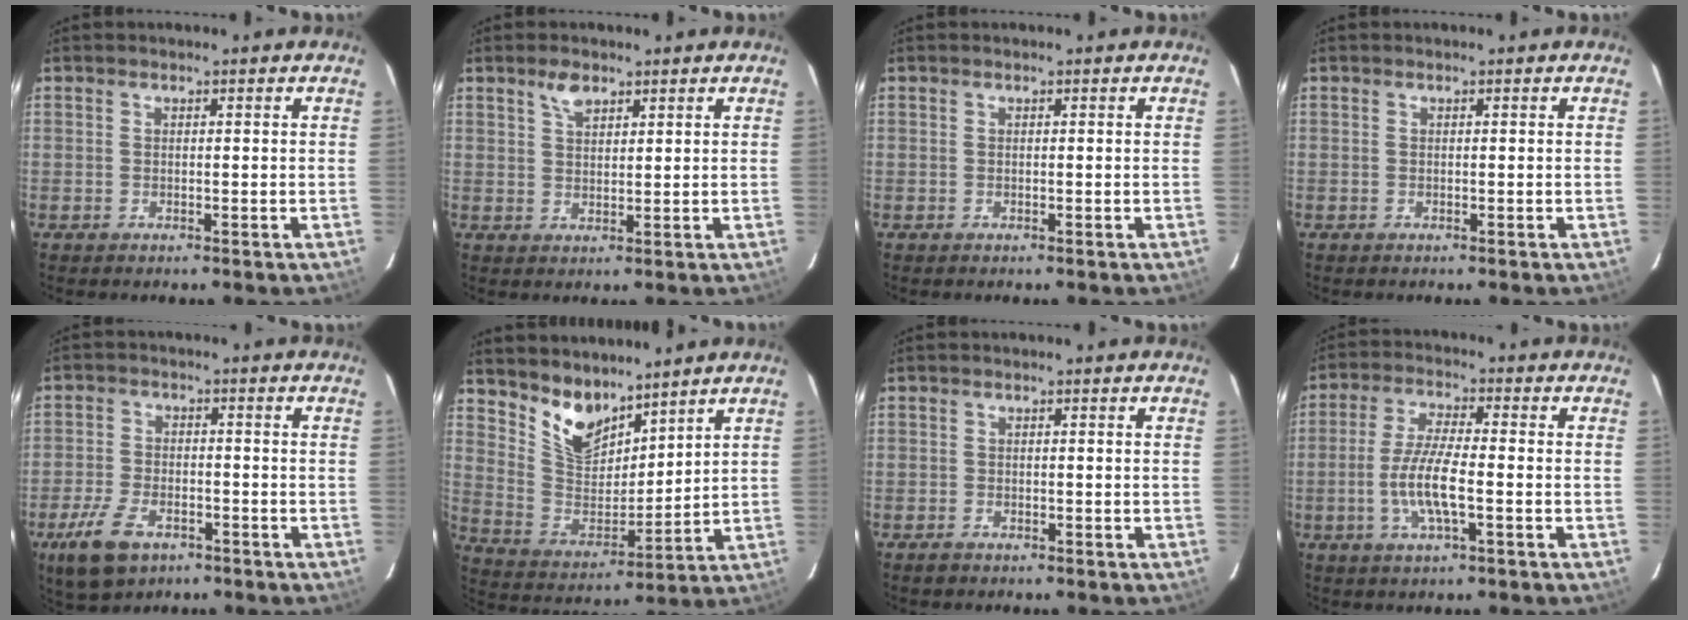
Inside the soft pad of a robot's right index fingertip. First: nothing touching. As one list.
[{"total": 3.3, "force": [2.2, 1.6, 1.8], "torque": [-0.031, 0.007, 0.042]}, {"total": 0.0}, {"total": 0.0}, {"total": 9.6, "force": [-5.6, 5.1, 5.9], "torque": [-0.144, -0.010, -0.101]}, {"total": 10.8, "force": [8.5, 5.2, 4.3], "torque": [-0.089, 0.001, 0.172]}, {"total": 1.3, "force": [-1.0, 0.7, 0.4], "torque": [-0.008, 0.001, -0.016]}, {"total": 8.6, "force": [-2.3, 1.6, 8.2], "torque": [-0.164, -0.002, -0.046]}]